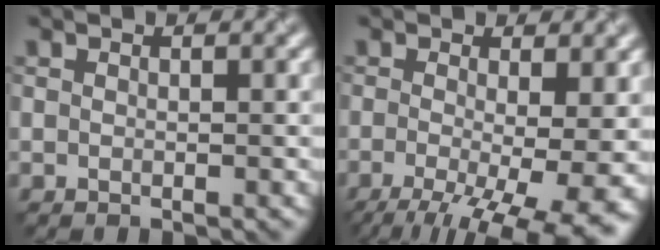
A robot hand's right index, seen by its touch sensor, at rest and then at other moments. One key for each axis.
{"total": 11.7, "fx": -4.2, "fy": 4.7, "fz": 9.9, "tx": -0.162, "ty": -0.029, "tz": -0.048}